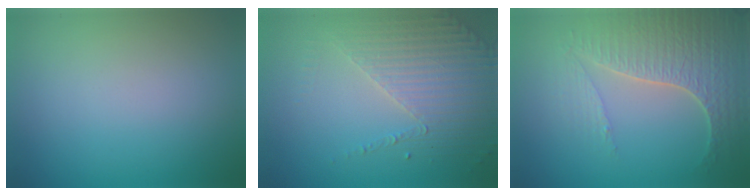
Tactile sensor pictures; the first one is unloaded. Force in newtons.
{"total": 4.5, "press": 3.4, "slide": 2.9}
{"total": 5.1, "press": 4.4, "slide": 2.6}